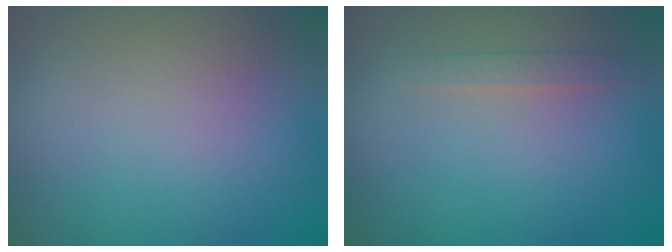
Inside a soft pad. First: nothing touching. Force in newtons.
{"total": 1.1, "press": 1.1, "slide": 0.1}